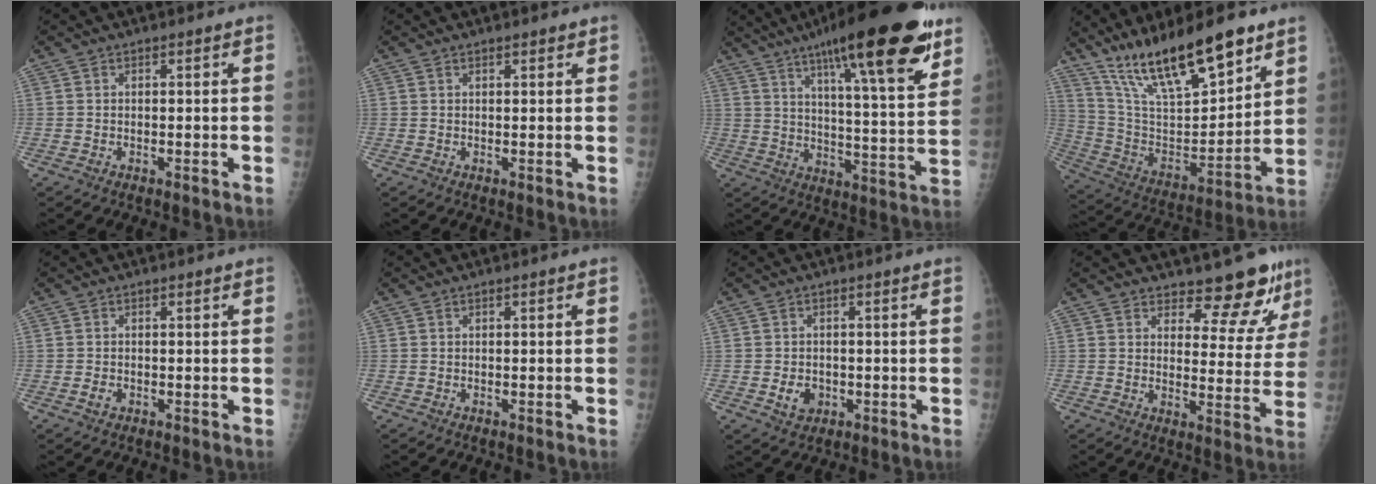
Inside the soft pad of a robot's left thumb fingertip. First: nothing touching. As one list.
[{"total": 1.1, "force": [0.9, 0.4, 0.4], "torque": [-0.003, -0.005, 0.013]}, {"total": 25.4, "force": [15.6, 4.7, 19.5], "torque": [-0.279, -0.046, 0.234]}, {"total": 22.8, "force": [15.6, 6.2, 15.4], "torque": [-0.244, -0.058, 0.287]}, {"total": 1.2, "force": [-0.3, 0.9, 0.7], "torque": [-0.011, 0.000, -0.005]}, {"total": 0.0}, {"total": 3.6, "force": [-0.7, 2.9, 1.9], "torque": [-0.020, 0.002, -0.004]}, {"total": 10.3, "force": [9.2, 3.4, 2.9], "torque": [-0.004, -0.080, 0.113]}]